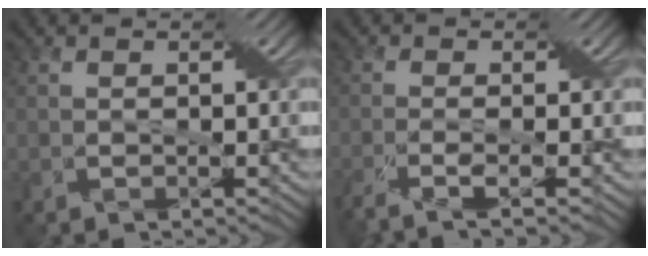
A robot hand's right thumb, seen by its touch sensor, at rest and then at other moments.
{"total": 5.4, "force": [-3.3, 0.7, 4.2], "torque": [-0.093, -0.011, -0.062]}